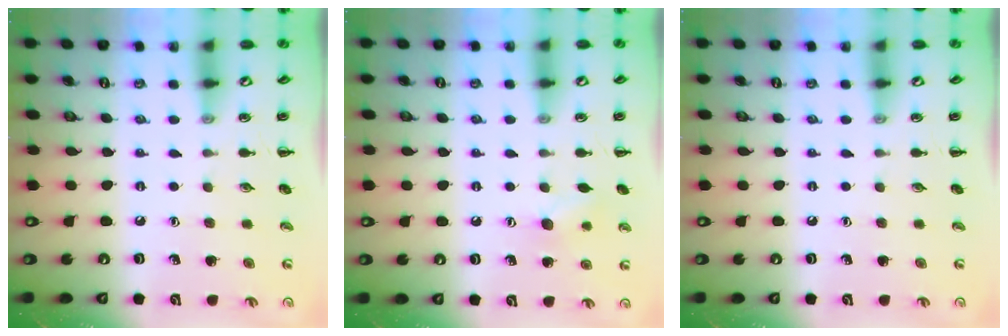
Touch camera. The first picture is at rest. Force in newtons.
{"total": 7.6, "press": 7.4, "slide": 1.7}
{"total": 0.0}